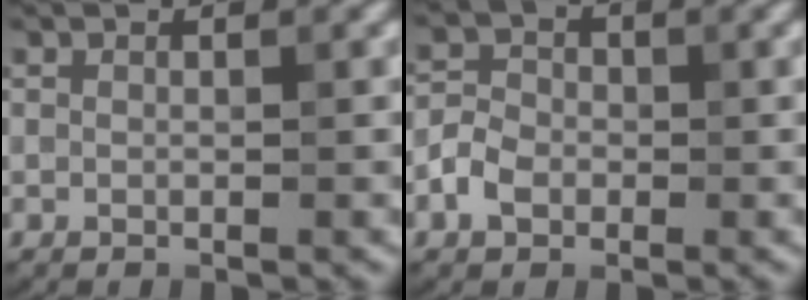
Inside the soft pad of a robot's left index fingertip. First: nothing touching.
{"total": 2.9, "force": [-1.1, 2.3, 1.4], "torque": [-0.024, 0.004, -0.027]}